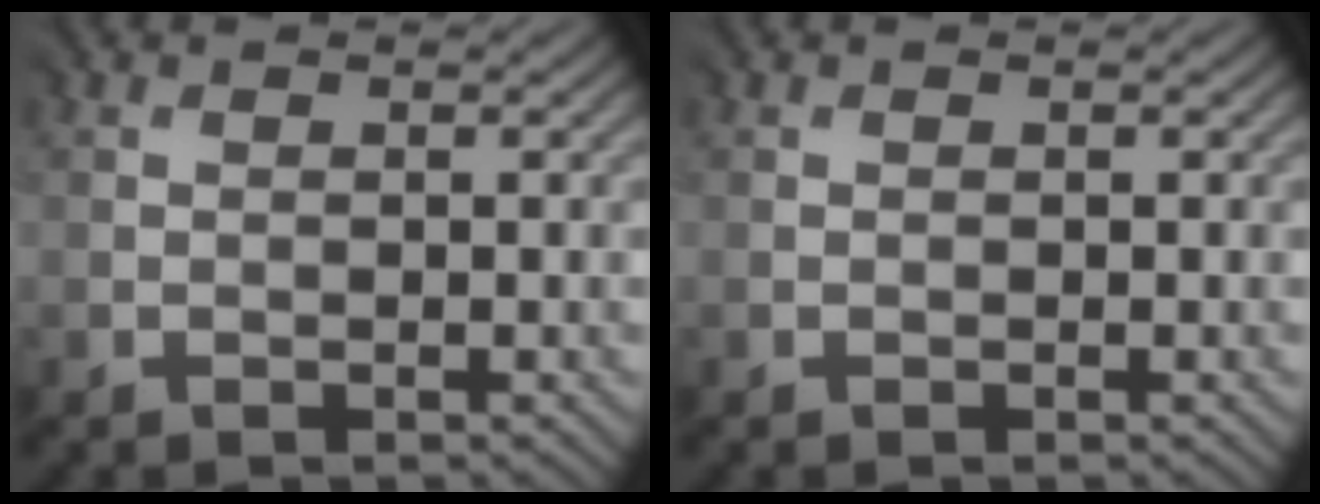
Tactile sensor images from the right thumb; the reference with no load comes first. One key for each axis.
{"total": 0.0}